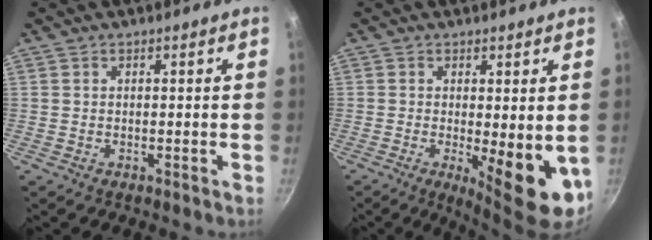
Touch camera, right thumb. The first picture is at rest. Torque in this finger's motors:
{"motor_torque": [-0.07, 0.95, 1.17, 0.21, 0.10]}